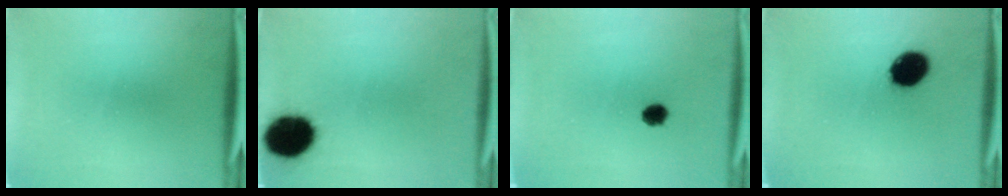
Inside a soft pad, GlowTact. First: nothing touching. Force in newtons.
{"total": 15.2}
{"total": 2.9}
{"total": 11.5}